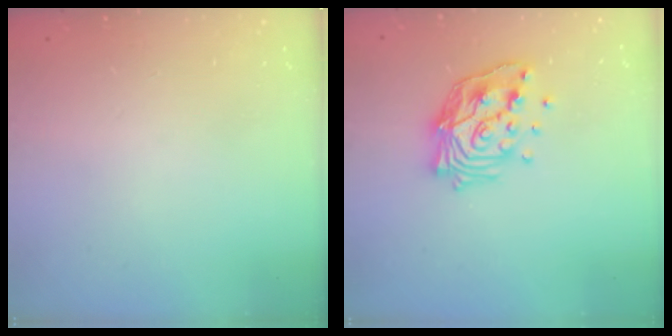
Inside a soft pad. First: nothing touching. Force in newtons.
{"total": 14.9, "press": 14.8, "slide": 1.1}